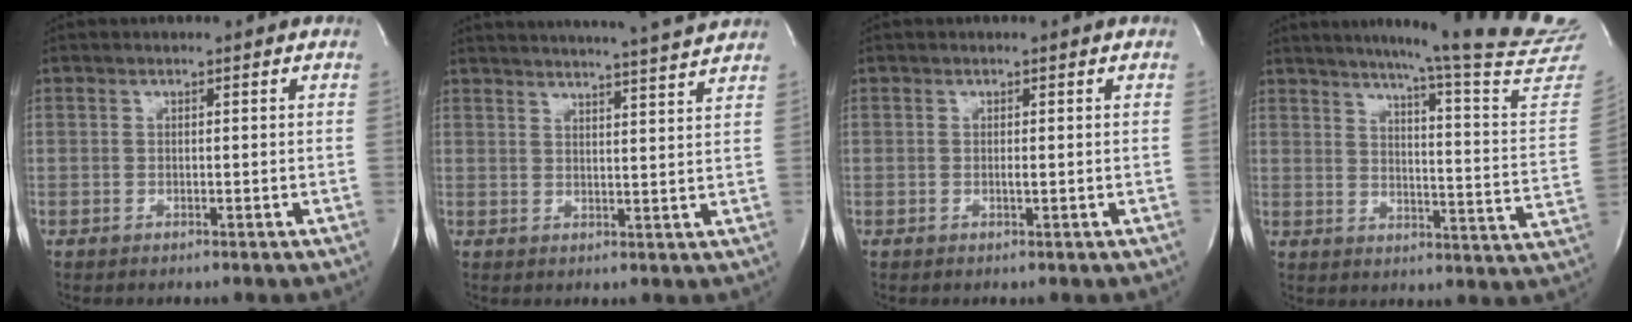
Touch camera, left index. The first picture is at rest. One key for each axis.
{"total": 15.2, "fx": 14.3, "fy": -1.2, "fz": 5.0, "tx": -0.091, "ty": -0.030, "tz": 0.183}
{"total": 0.5, "fx": -0.1, "fy": 0.0, "fz": 0.5, "tx": -0.011, "ty": -0.003, "tz": -0.003}
{"total": 23.5, "fx": 21.1, "fy": -2.0, "fz": 10.0, "tx": -0.148, "ty": -0.116, "tz": 0.253}